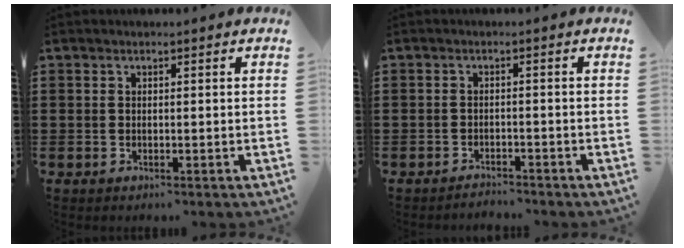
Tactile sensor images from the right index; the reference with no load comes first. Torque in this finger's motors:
{"motor_torque": [0.24, 1.43, -0.15, -0.11]}